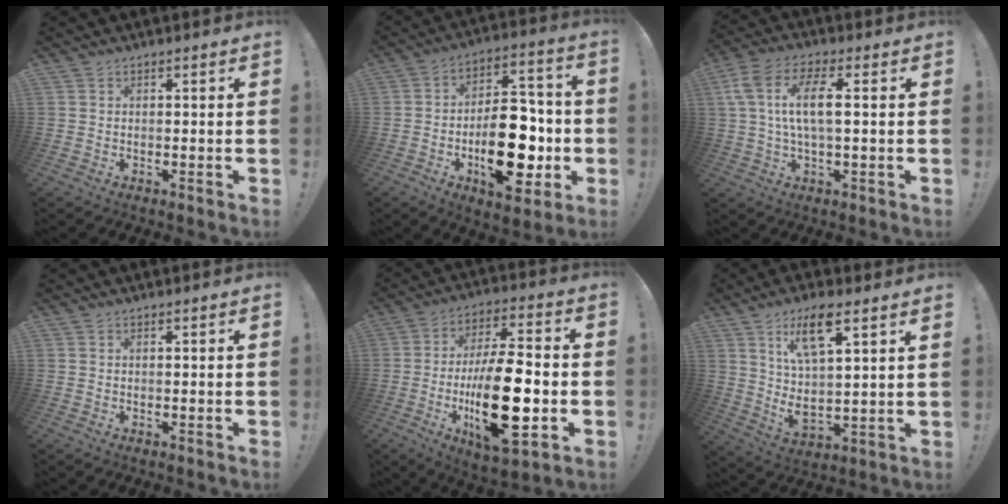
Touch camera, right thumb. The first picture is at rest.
{"total": 21.9, "force": [-5.6, 12.1, 17.4], "torque": [-0.248, 0.034, -0.072]}
{"total": 11.6, "force": [1.3, 4.5, 10.6], "torque": [-0.221, 0.004, 0.022]}
{"total": 0.0}
{"total": 23.7, "force": [-4.9, 8.9, 21.4], "torque": [-0.383, 0.005, -0.074]}
{"total": 14.2, "force": [7.3, 4.1, 11.4], "torque": [-0.204, -0.028, 0.117]}